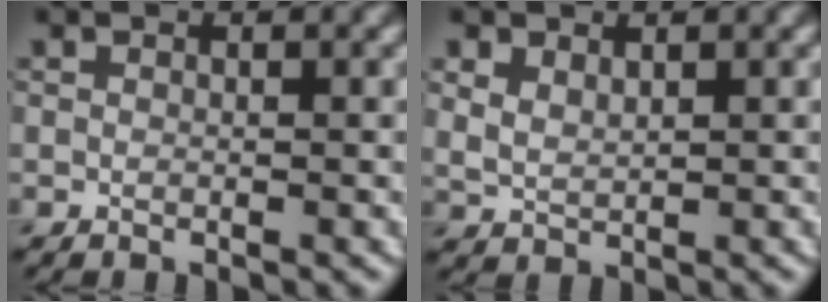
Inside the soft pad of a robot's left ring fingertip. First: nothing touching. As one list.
[{"total": 1.9, "force": [1.2, 1.1, 0.9], "torque": [-0.026, -0.002, 0.028]}]